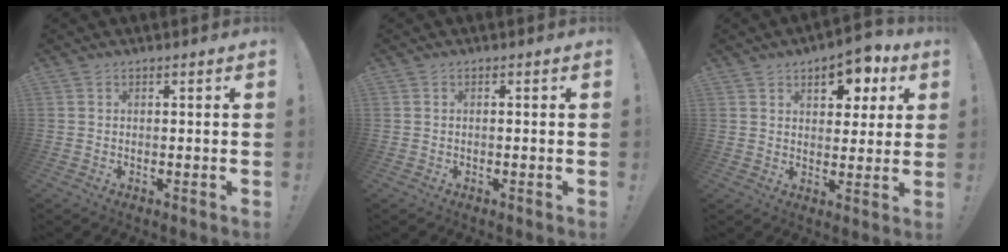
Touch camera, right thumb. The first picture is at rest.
{"total": 0.6, "force": [-0.5, -0.1, 0.3], "torque": [-0.012, 0.002, -0.008]}
{"total": 9.5, "force": [4.8, 5.8, 5.9], "torque": [-0.070, -0.016, 0.083]}